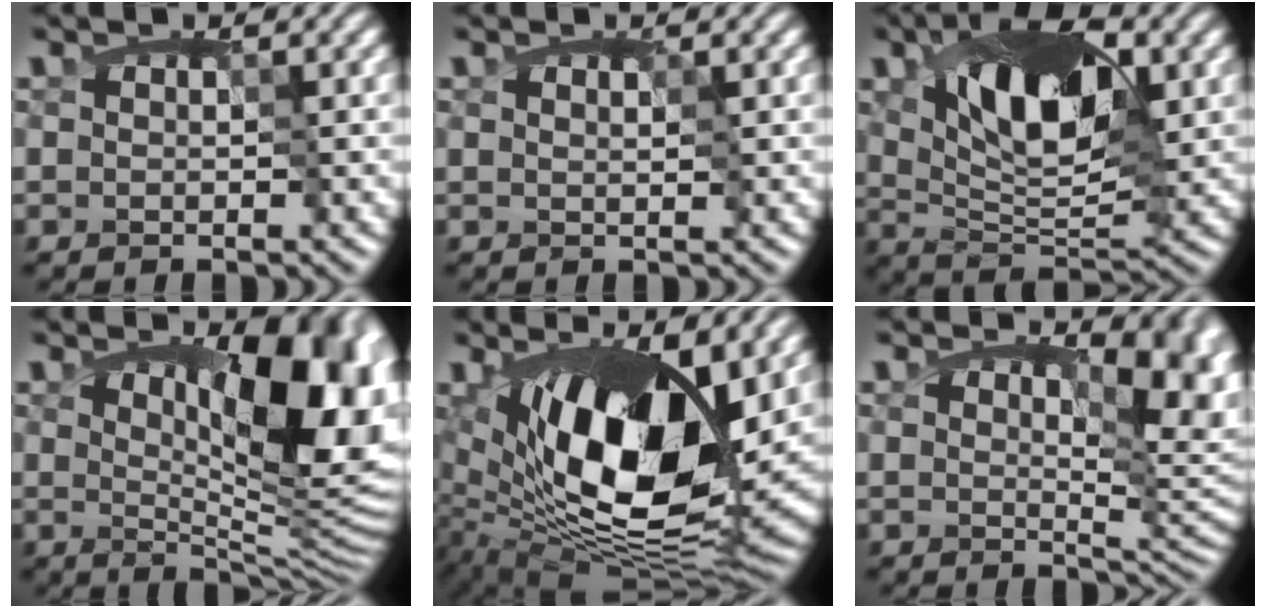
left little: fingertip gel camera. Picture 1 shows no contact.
{"total": 0.8, "force": [0.4, 0.4, 0.6], "torque": [-0.010, 0.004, 0.003]}
{"total": 9.3, "force": [1.6, 4.4, 8.0], "torque": [-0.133, -0.002, 0.026]}
{"total": 14.0, "force": [3.7, 6.6, 11.8], "torque": [-0.137, 0.002, 0.060]}
{"total": 13.4, "force": [2.8, 6.4, 11.4], "torque": [-0.173, -0.021, 0.052]}
{"total": 8.9, "force": [4.4, 4.3, 6.4], "torque": [-0.094, 0.008, 0.066]}